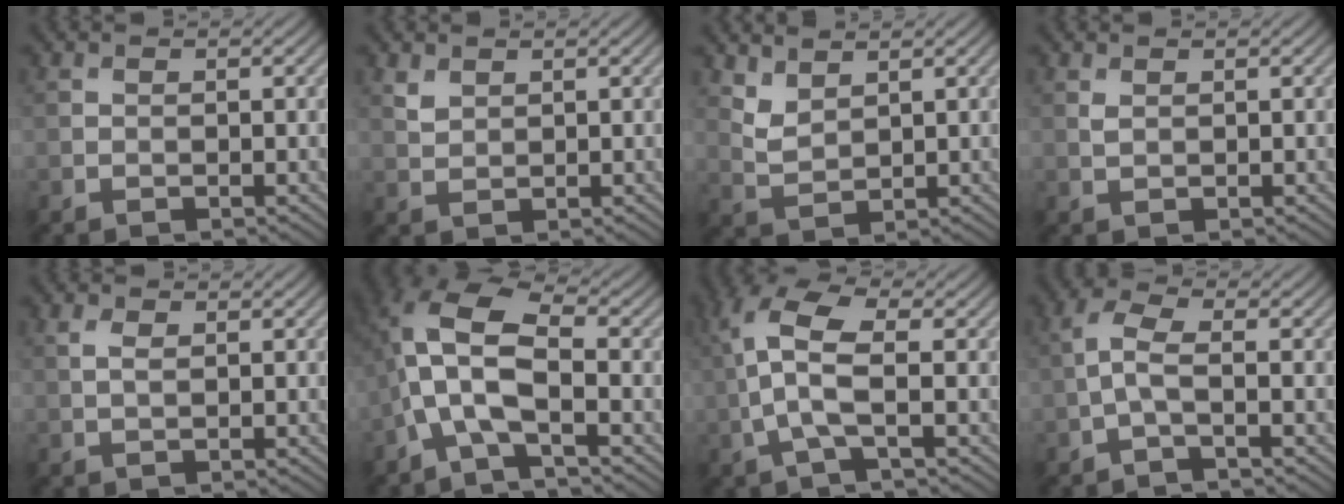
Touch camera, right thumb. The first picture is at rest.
{"total": 1.6, "force": [1.2, 0.9, 0.7], "torque": [-0.020, -0.002, 0.028]}
{"total": 3.2, "force": [2.4, 1.3, 1.6], "torque": [-0.045, -0.005, 0.059]}
{"total": 0.7, "force": [0.5, 0.3, 0.5], "torque": [-0.016, -0.002, 0.011]}
{"total": 1.6, "force": [0.6, 0.7, 1.3], "torque": [-0.032, 0.000, 0.012]}
{"total": 8.2, "force": [-1.6, 3.2, 7.4], "torque": [-0.168, 0.019, -0.047]}
{"total": 7.9, "force": [-0.1, 2.8, 7.4], "torque": [-0.174, 0.023, -0.013]}
{"total": 3.2, "force": [-0.7, 0.8, 3.0], "torque": [-0.069, 0.010, -0.024]}